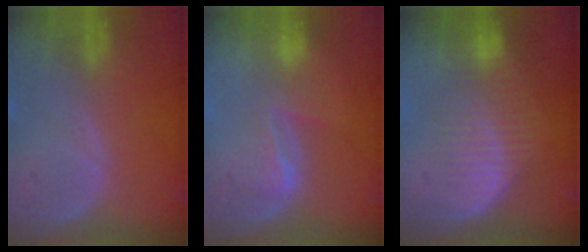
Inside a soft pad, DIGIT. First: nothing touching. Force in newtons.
{"total": 3.5, "press": 3.2, "slide": 1.5}
{"total": 7.2, "press": 6.6, "slide": 2.8}